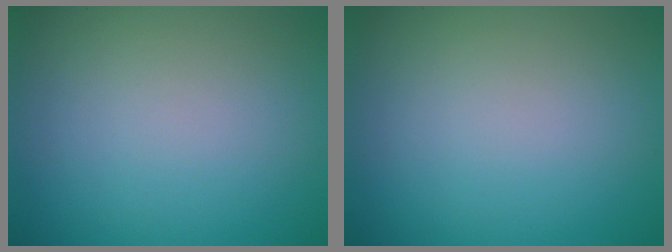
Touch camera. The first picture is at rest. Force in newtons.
{"total": 0.0}